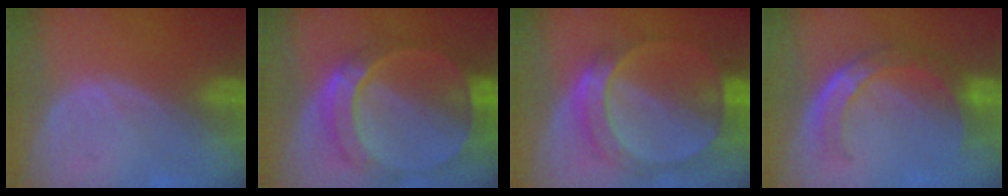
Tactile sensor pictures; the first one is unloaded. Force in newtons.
{"total": 9.8, "press": 8.4, "slide": 5.2}
{"total": 8.5, "press": 7.7, "slide": 3.5}
{"total": 8.0, "press": 6.7, "slide": 4.3}